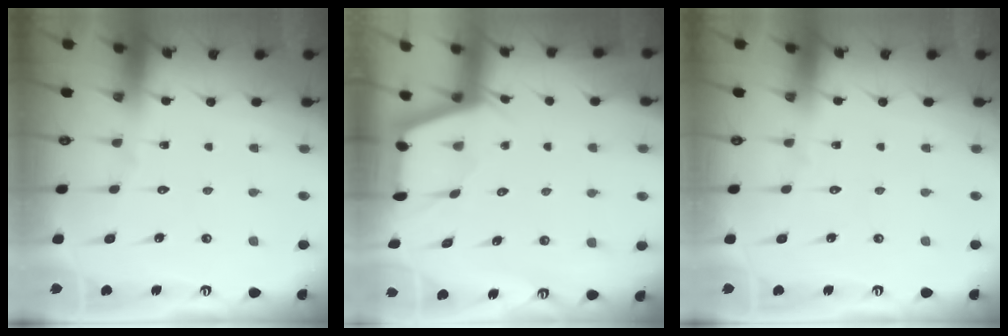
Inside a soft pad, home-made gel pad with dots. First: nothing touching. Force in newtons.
{"total": 3.0, "press": 3.0, "slide": 0.1}
{"total": 0.0}